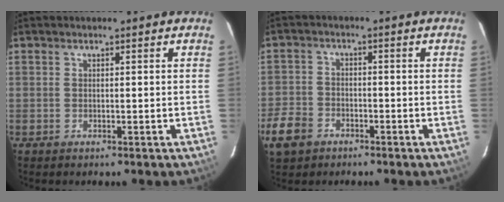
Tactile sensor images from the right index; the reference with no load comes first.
{"total": 7.4, "force": [-4.1, 5.5, 2.9], "torque": [-0.078, 0.013, -0.077]}